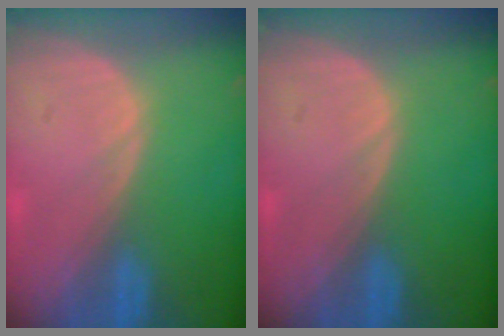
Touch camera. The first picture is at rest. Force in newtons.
{"total": 0.0}